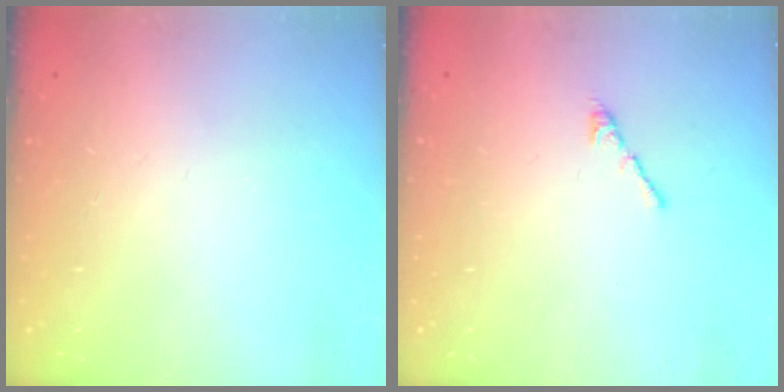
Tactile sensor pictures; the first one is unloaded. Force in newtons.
{"total": 2.7, "press": 2.6, "slide": 0.7}